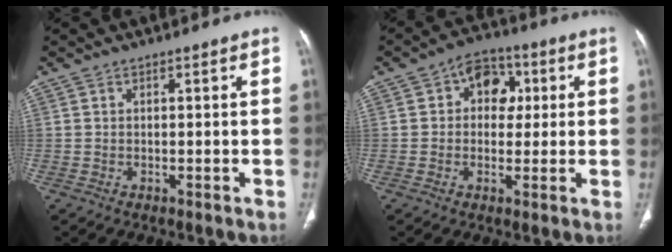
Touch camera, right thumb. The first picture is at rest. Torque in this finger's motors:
{"motor_torque": [2.49, 2.52, 0.20, -0.27, 0.00]}